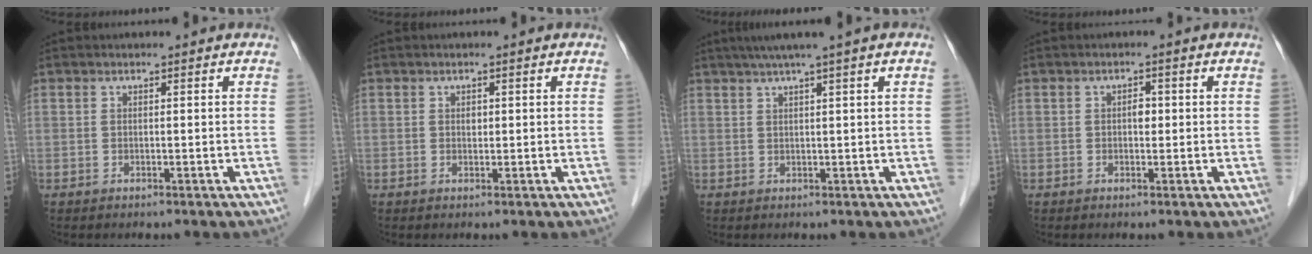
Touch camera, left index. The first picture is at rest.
{"total": 0.8, "force": [0.2, 0.6, 0.5], "torque": [-0.008, 0.002, 0.003]}
{"total": 4.9, "force": [3.0, -1.1, 3.8], "torque": [-0.062, 0.021, 0.054]}
{"total": 1.4, "force": [0.0, 0.9, 1.1], "torque": [-0.013, 0.005, -0.002]}